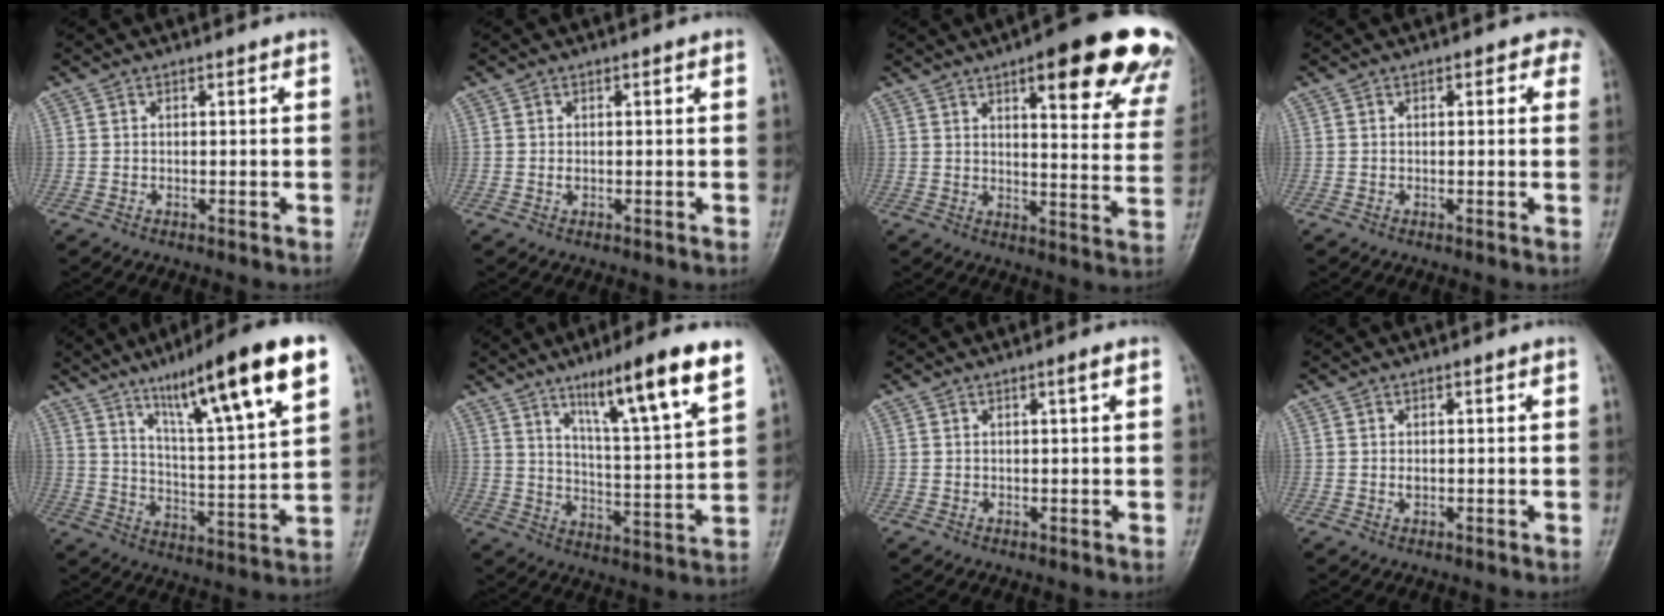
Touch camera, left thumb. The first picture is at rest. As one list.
[{"total": 0.6, "force": [-0.1, 0.4, 0.4], "torque": [-0.006, 0.003, 0.001]}, {"total": 23.2, "force": [14.2, 6.3, 17.2], "torque": [-0.179, -0.048, 0.168]}, {"total": 2.5, "force": [1.0, 1.6, 1.6], "torque": [0.006, 0.003, 0.003]}, {"total": 20.9, "force": [11.8, 2.8, 17.0], "torque": [-0.245, -0.036, 0.191]}, {"total": 16.3, "force": [10.0, 1.7, 12.8], "torque": [-0.193, -0.049, 0.164]}, {"total": 0.9, "force": [0.4, 0.0, 0.9], "torque": [-0.016, 0.001, 0.006]}, {"total": 0.7, "force": [0.0, 0.5, 0.5], "torque": [-0.005, 0.001, 0.001]}]